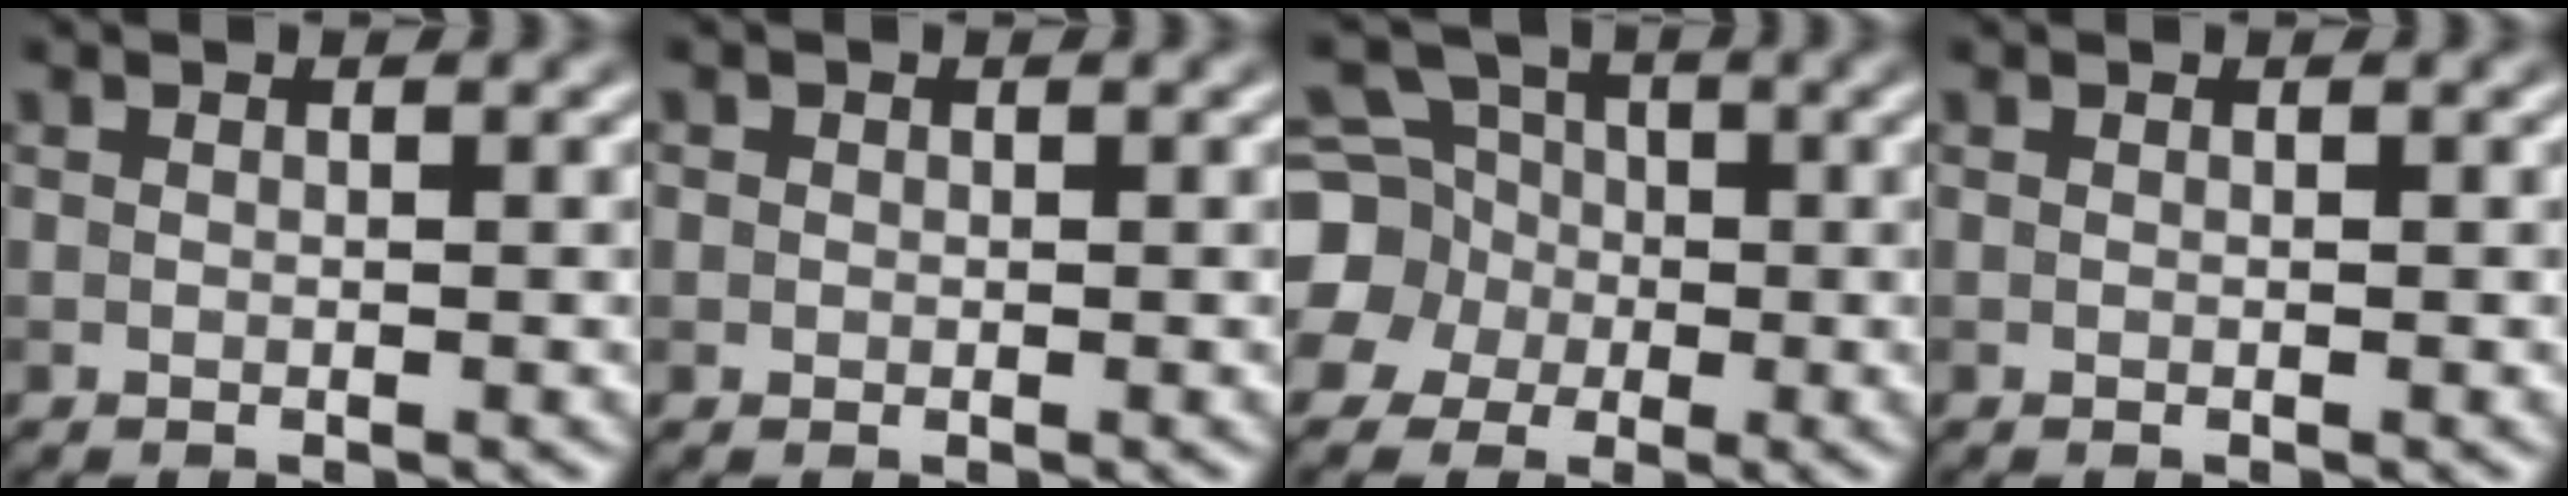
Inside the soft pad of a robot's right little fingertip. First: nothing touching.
{"total": 0.9, "force": [0.2, 0.9, 0.1], "torque": [0.007, -0.003, -0.002]}
{"total": 7.1, "force": [-0.9, 6.7, 2.4], "torque": [-0.062, 0.011, -0.049]}
{"total": 0.0}